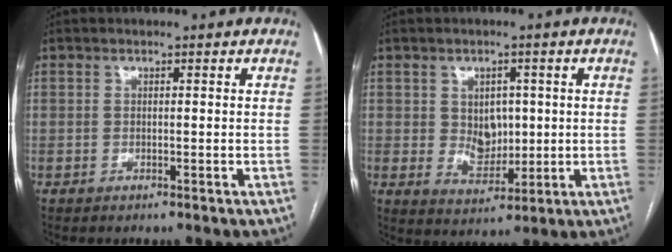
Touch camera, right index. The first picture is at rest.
{"total": 5.8, "force": [0.7, 4.2, 4.0], "torque": [-0.061, 0.002, 0.027]}